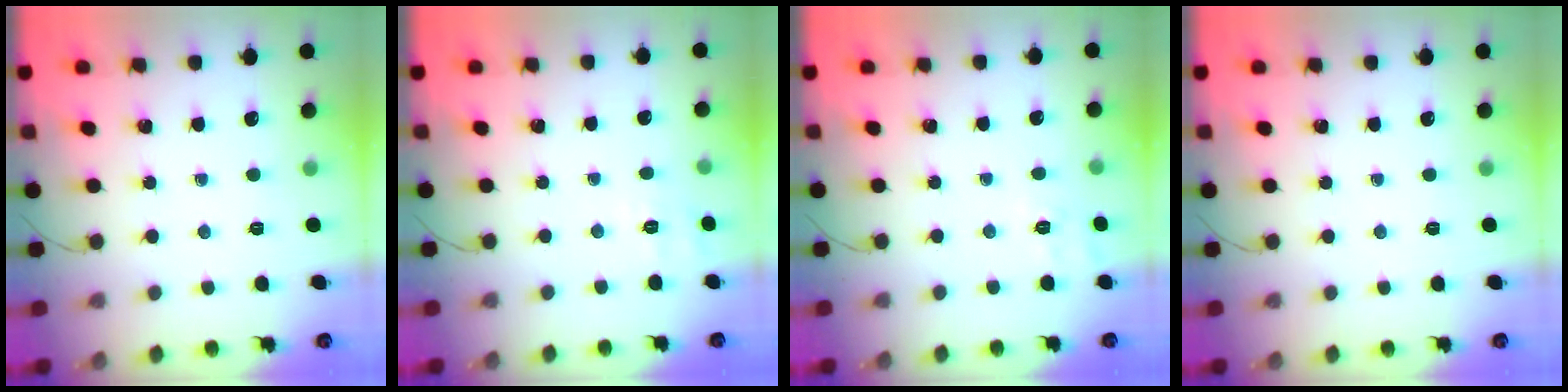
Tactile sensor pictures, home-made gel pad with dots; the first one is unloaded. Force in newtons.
{"total": 3.2, "press": 2.5, "slide": 2.0}
{"total": 2.8, "press": 2.0, "slide": 2.0}
{"total": 0.0}